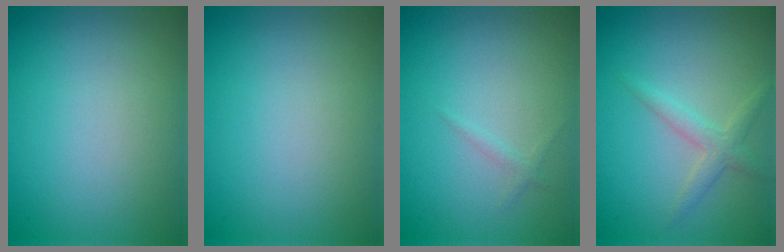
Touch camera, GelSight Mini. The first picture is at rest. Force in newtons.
{"total": 0.0}
{"total": 0.6, "press": 0.6, "slide": 0.1}
{"total": 2.0, "press": 2.0, "slide": 0.0}